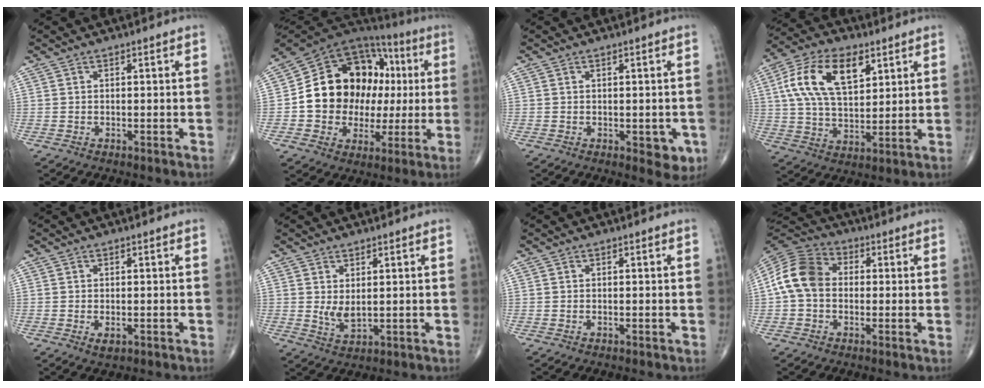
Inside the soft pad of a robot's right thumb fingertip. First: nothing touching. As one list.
[{"total": 22.0, "force": [1.3, 16.7, 14.4], "torque": [-0.185, 0.043, 0.032]}, {"total": 4.3, "force": [-1.2, 2.2, 3.5], "torque": [-0.019, -0.004, -0.010]}, {"total": 16.2, "force": [5.9, 8.8, 12.3], "torque": [-0.217, -0.003, 0.107]}, {"total": 1.8, "force": [-0.6, 0.9, 1.4], "torque": [-0.024, -0.003, -0.007]}, {"total": 3.4, "force": [0.7, 1.6, 2.9], "torque": [-0.052, -0.015, 0.023]}, {"total": 0.0}, {"total": 10.7, "force": [0.0, 8.3, 6.8], "torque": [-0.124, 0.032, -0.014]}]